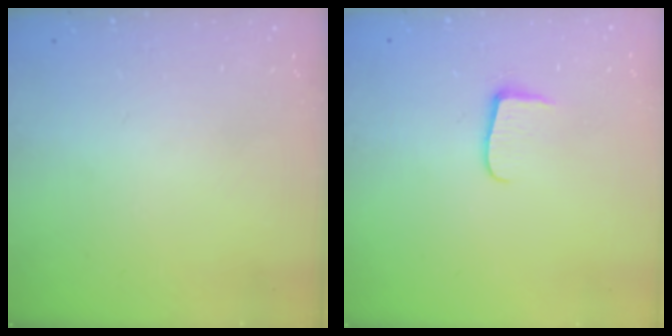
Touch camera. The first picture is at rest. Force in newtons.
{"total": 6.2, "press": 6.1, "slide": 0.7}